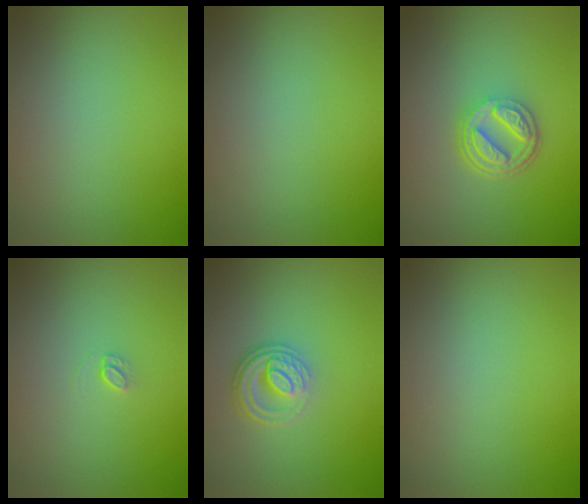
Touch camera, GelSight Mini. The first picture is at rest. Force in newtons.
{"total": 0.0}
{"total": 4.5, "press": 3.3, "slide": 3.0}
{"total": 0.8, "press": 0.5, "slide": 0.7}
{"total": 3.9, "press": 2.7, "slide": 2.7}
{"total": 0.0}